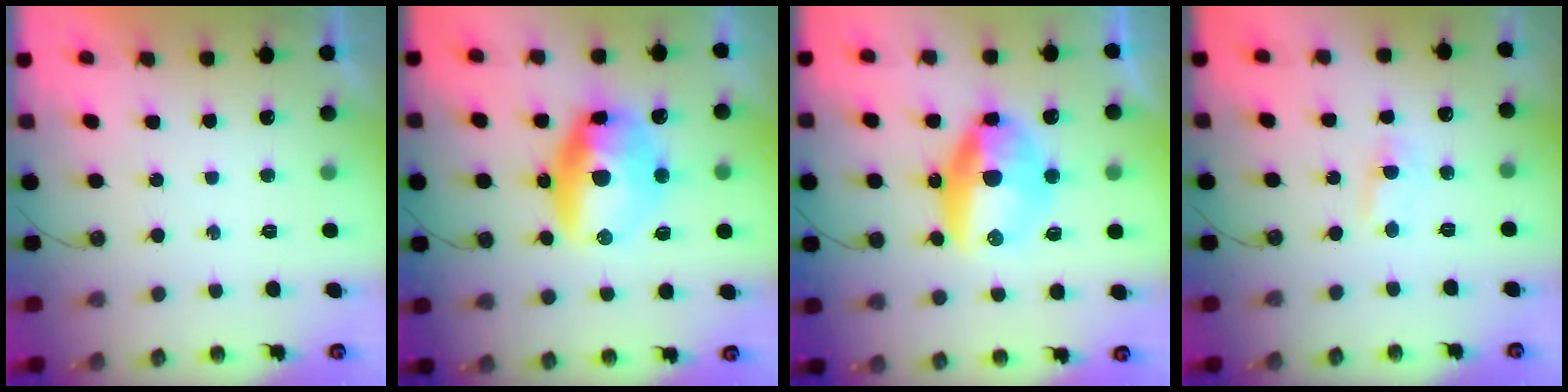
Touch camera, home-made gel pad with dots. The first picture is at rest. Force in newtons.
{"total": 18.9, "press": 16.1, "slide": 9.8}
{"total": 13.5, "press": 13.4, "slide": 1.8}
{"total": 2.0, "press": 2.0, "slide": 0.3}